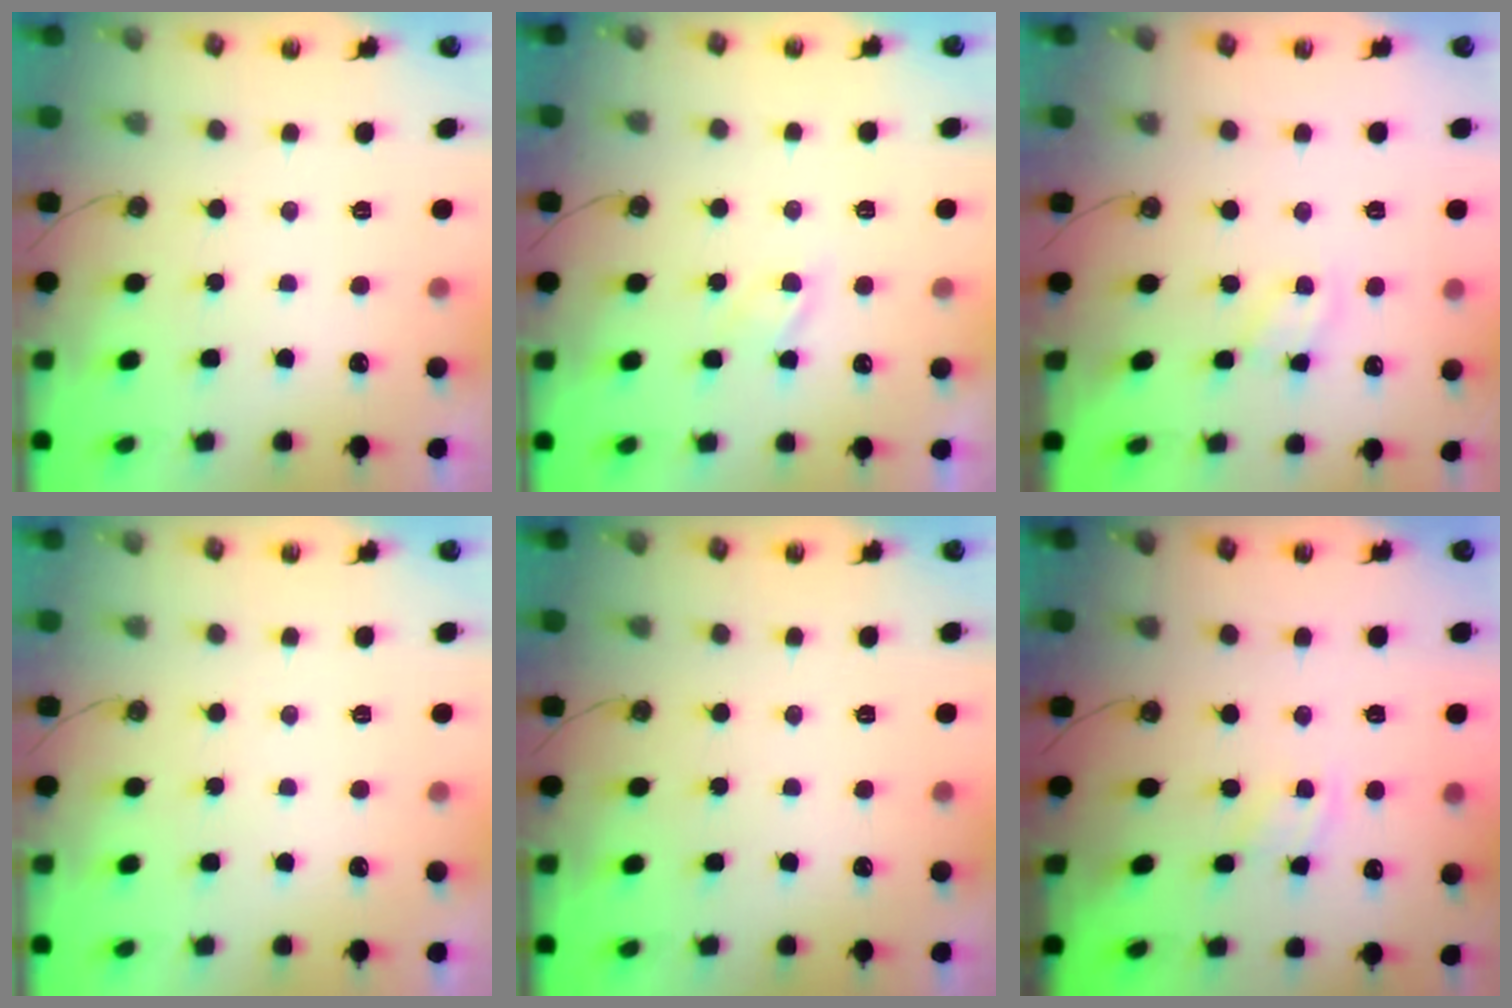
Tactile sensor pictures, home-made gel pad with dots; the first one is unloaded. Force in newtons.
{"total": 2.8, "press": 2.7, "slide": 0.4}
{"total": 3.1, "press": 3.1, "slide": 0.4}
{"total": 0.0}
{"total": 0.0}
{"total": 2.4, "press": 2.4, "slide": 0.3}